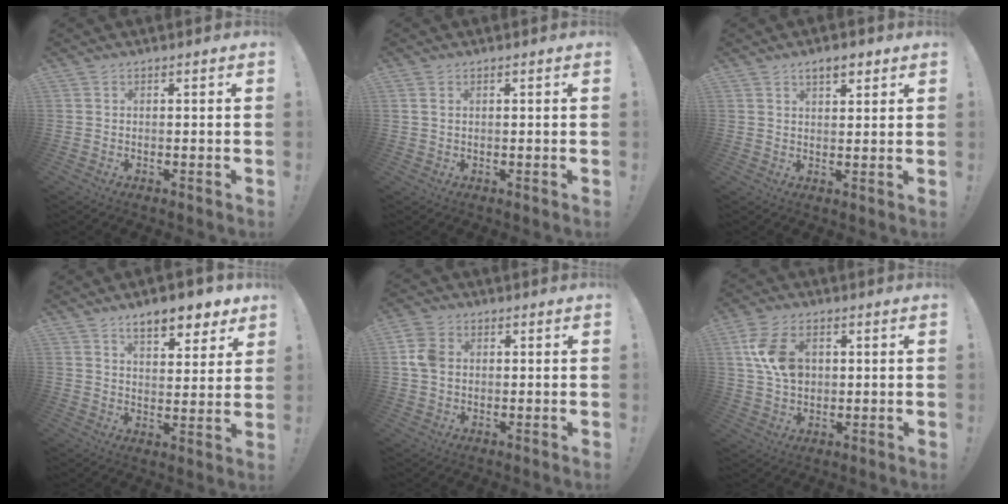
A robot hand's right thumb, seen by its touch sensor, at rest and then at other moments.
{"total": 1.2, "force": [0.6, 0.6, 0.8], "torque": [-0.024, 0.005, 0.013]}
{"total": 4.7, "force": [3.1, 2.2, 2.7], "torque": [-0.035, -0.011, 0.053]}
{"total": 9.8, "force": [7.0, 3.5, 5.9], "torque": [-0.083, -0.040, 0.121]}
{"total": 7.5, "force": [1.1, 5.9, 4.5], "torque": [-0.090, 0.011, 0.025]}
{"total": 11.3, "force": [2.7, 8.0, 7.6], "torque": [-0.125, 0.005, 0.052]}